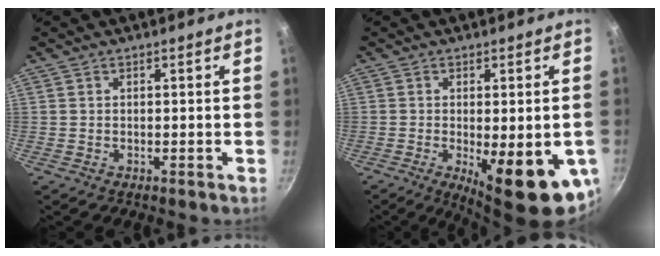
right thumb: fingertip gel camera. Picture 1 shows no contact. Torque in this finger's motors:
{"motor_torque": [-0.09, 0.95, 0.19, -0.10, 0.33]}